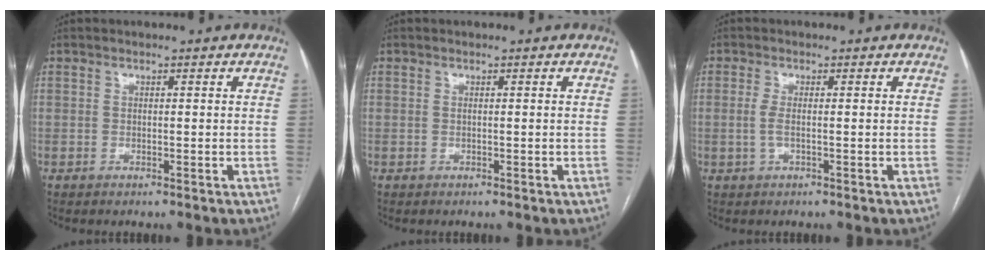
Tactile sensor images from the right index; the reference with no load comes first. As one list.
[{"total": 0.0}, {"total": 2.1, "force": [-0.3, 0.4, 2.0], "torque": [-0.049, -0.002, -0.008]}]